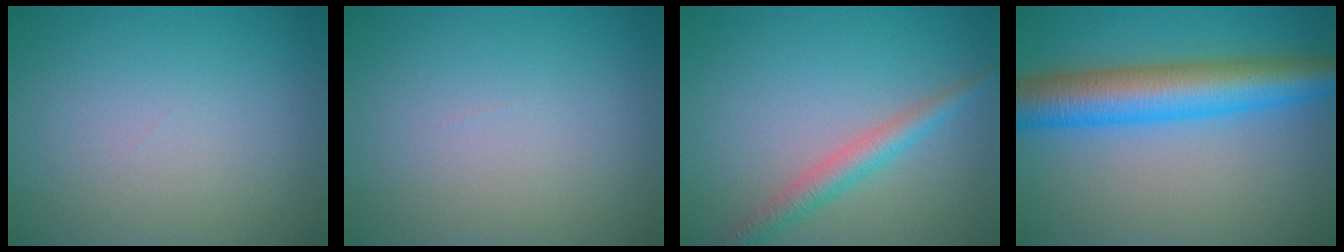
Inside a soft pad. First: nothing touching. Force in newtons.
{"total": 0.0}
{"total": 2.7, "press": 2.7, "slide": 0.0}
{"total": 8.6, "press": 8.6, "slide": 0.1}